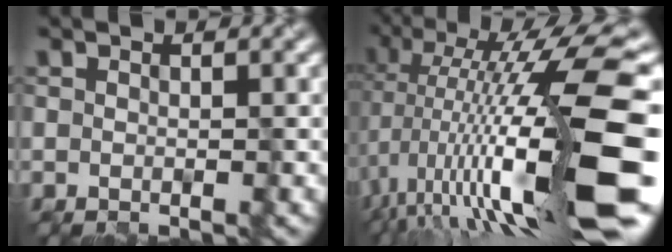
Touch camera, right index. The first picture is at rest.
{"total": 16.8, "force": [-2.3, 3.8, 16.2], "torque": [-0.268, 0.018, -0.043]}